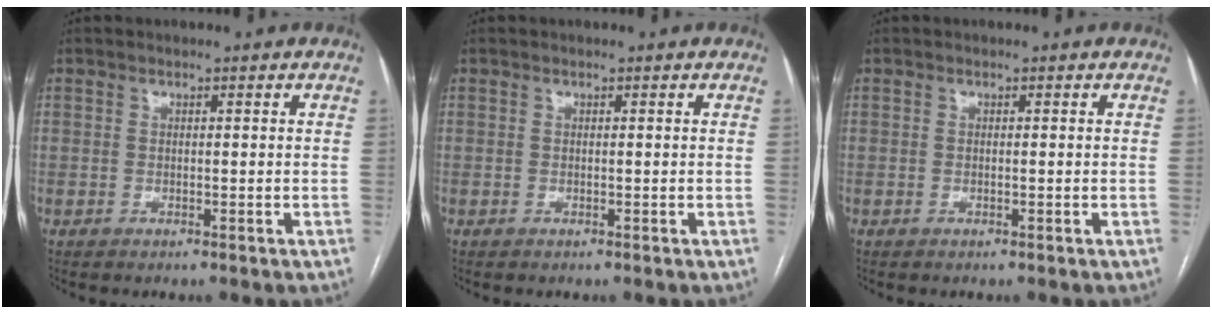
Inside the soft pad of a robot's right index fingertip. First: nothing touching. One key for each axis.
{"total": 0.0}
{"total": 0.0}